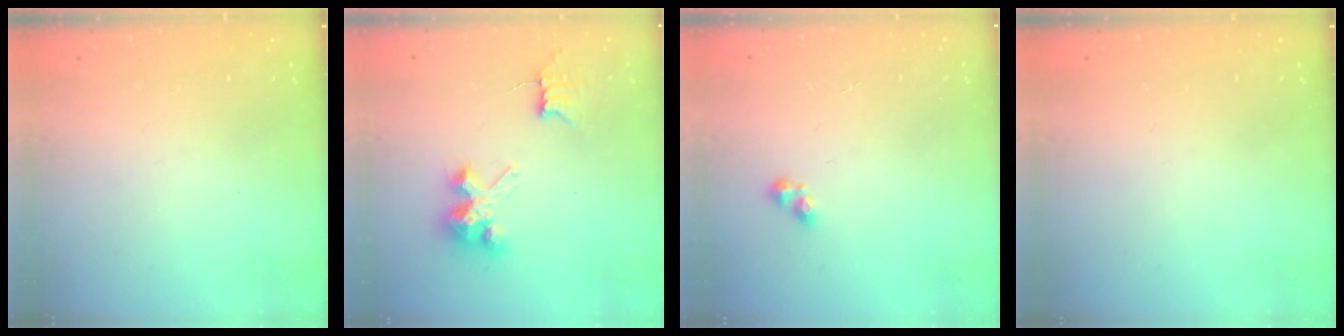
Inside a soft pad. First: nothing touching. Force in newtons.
{"total": 7.5, "press": 7.5, "slide": 0.5}
{"total": 2.7, "press": 2.6, "slide": 0.5}
{"total": 0.0}